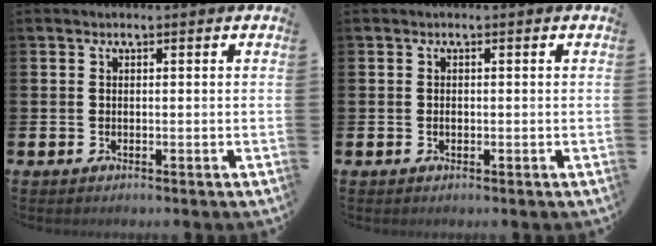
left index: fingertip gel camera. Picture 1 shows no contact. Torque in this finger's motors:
{"motor_torque": [0.26, -0.04, -0.01, 0.04]}